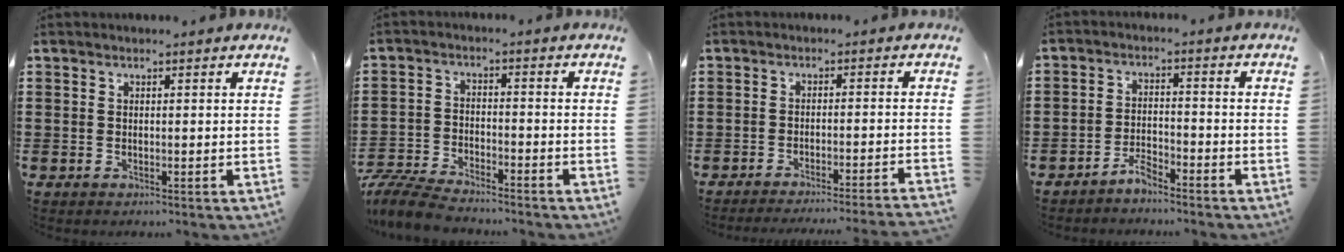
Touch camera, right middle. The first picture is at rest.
{"total": 6.7, "force": [-6.4, 0.9, 1.6], "torque": [-0.047, 0.004, -0.129]}
{"total": 2.8, "force": [-2.7, -0.5, 0.6], "torque": [-0.012, -0.002, -0.055]}
{"total": 3.6, "force": [-3.5, 0.6, 0.2], "torque": [-0.018, 0.003, -0.075]}